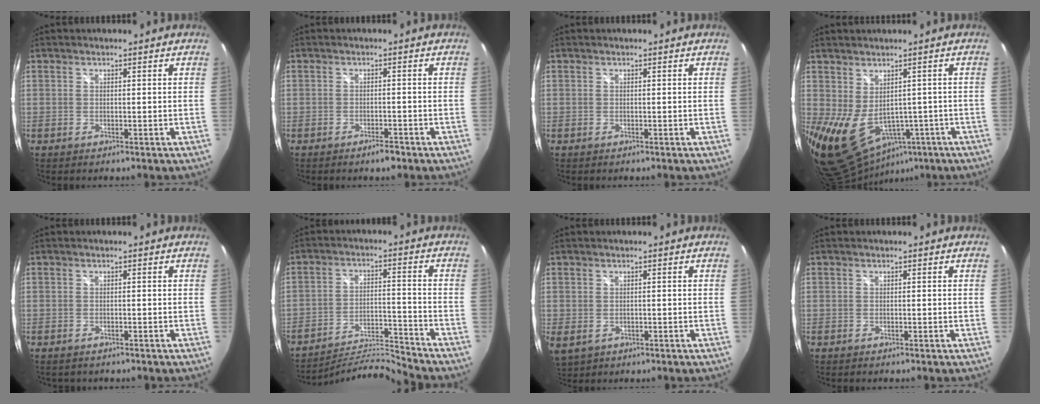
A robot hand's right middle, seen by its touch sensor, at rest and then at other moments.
{"total": 2.4, "force": [-1.8, 0.9, 1.2], "torque": [-0.025, -0.002, -0.027]}
{"total": 0.0}
{"total": 13.0, "force": [-3.4, 9.2, 8.4], "torque": [-0.177, -0.035, -0.021]}
{"total": 1.3, "force": [-1.1, 0.7, 0.3], "torque": [-0.012, -0.004, -0.015]}
{"total": 9.2, "force": [-9.0, -1.9, 0.1], "torque": [-0.016, 0.012, -0.161]}
{"total": 4.4, "force": [-0.8, 3.4, 2.7], "torque": [-0.053, -0.012, -0.009]}
{"total": 0.0}